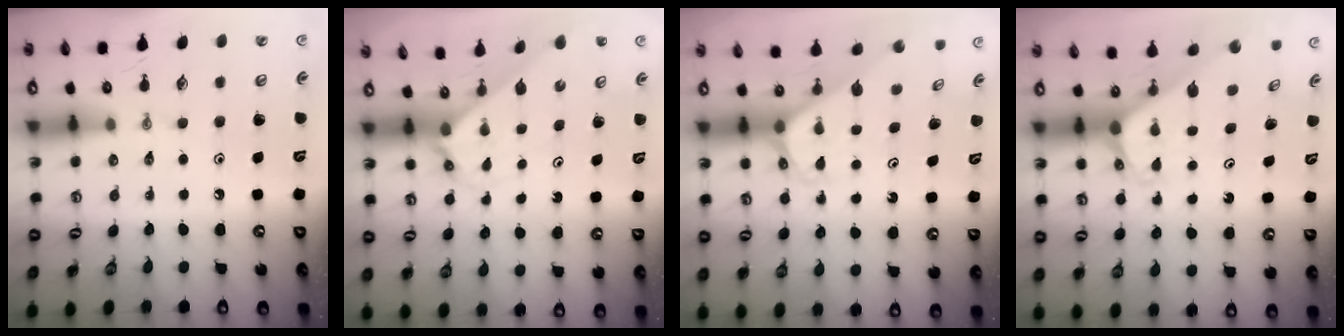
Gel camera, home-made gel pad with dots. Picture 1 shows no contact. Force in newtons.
{"total": 2.7, "press": 2.7, "slide": 0.2}
{"total": 2.4, "press": 2.4, "slide": 0.2}
{"total": 1.8, "press": 1.8, "slide": 0.1}